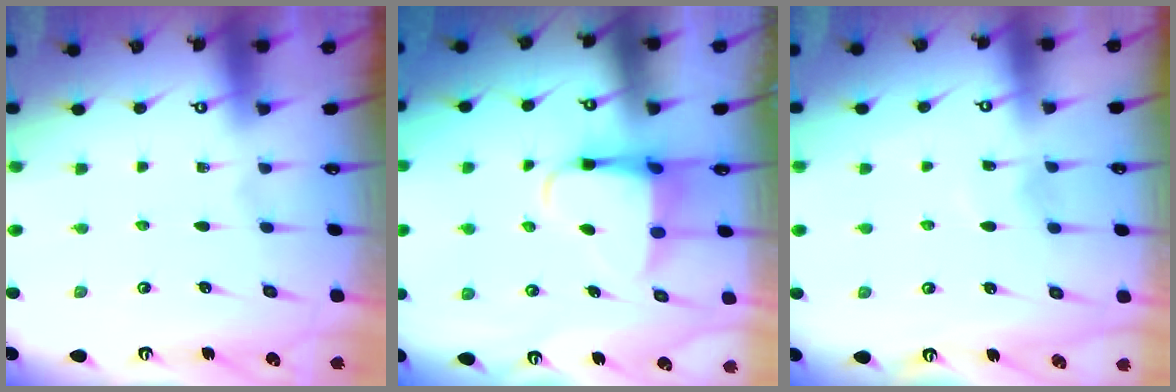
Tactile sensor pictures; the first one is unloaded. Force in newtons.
{"total": 5.2, "press": 5.1, "slide": 0.7}
{"total": 4.6, "press": 4.5, "slide": 0.5}